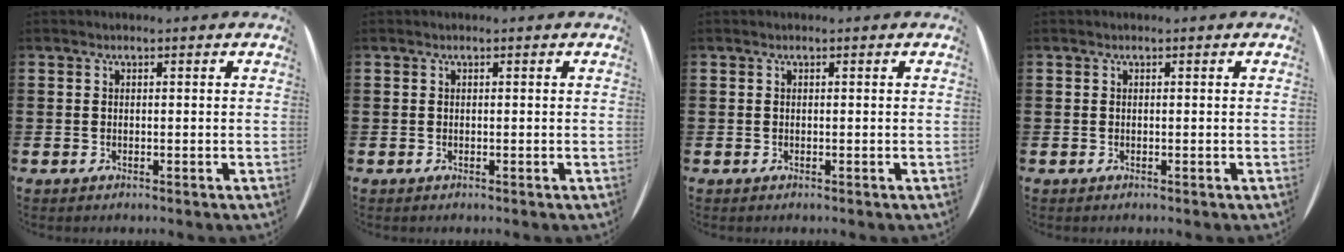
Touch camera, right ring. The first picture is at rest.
{"total": 0.0}
{"total": 0.0}
{"total": 0.0}